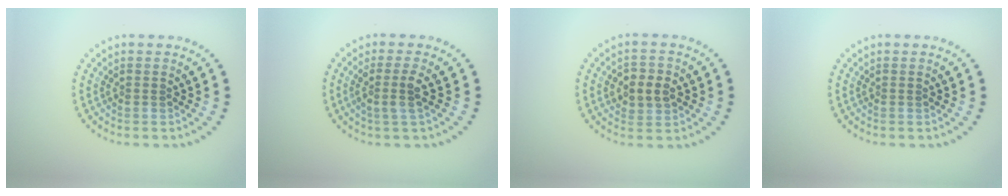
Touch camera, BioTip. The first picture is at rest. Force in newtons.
{"total": 2.2, "press": 1.8, "slide": 1.2}
{"total": 3.0, "press": 2.9, "slide": 0.4}
{"total": 0.0}